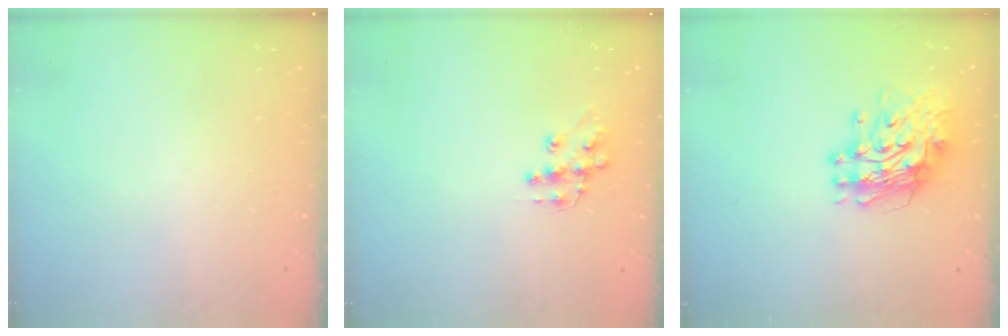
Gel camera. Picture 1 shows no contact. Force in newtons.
{"total": 10.8, "press": 10.7, "slide": 0.8}
{"total": 11.7, "press": 11.7, "slide": 1.1}